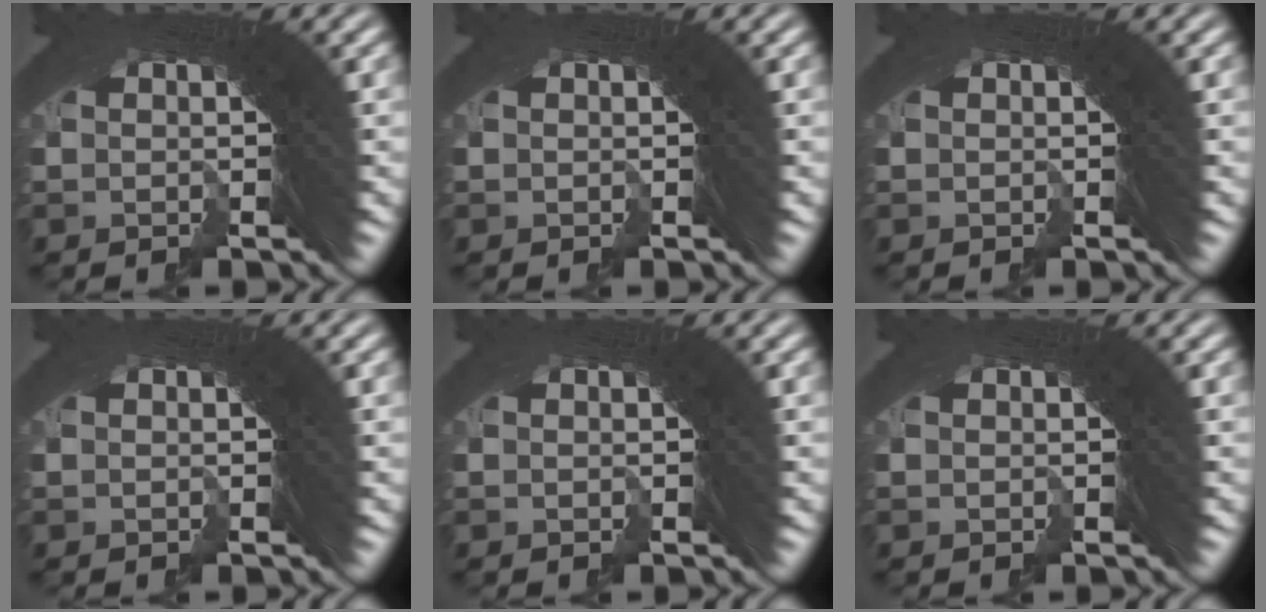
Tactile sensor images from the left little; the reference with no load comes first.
{"total": 0.0}
{"total": 0.0}
{"total": 0.0}
{"total": 0.0}
{"total": 0.0}